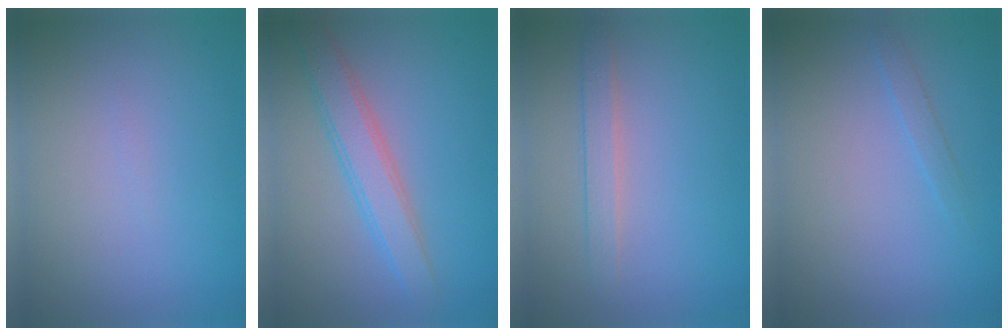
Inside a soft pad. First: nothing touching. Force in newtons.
{"total": 3.6, "press": 3.5, "slide": 0.2}
{"total": 1.8, "press": 1.8, "slide": 0.2}
{"total": 0.9, "press": 0.9, "slide": 0.0}